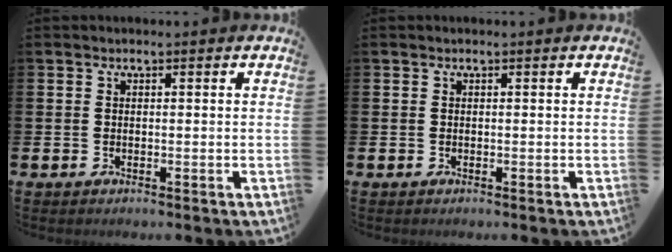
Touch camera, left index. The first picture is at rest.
{"total": 0.0}